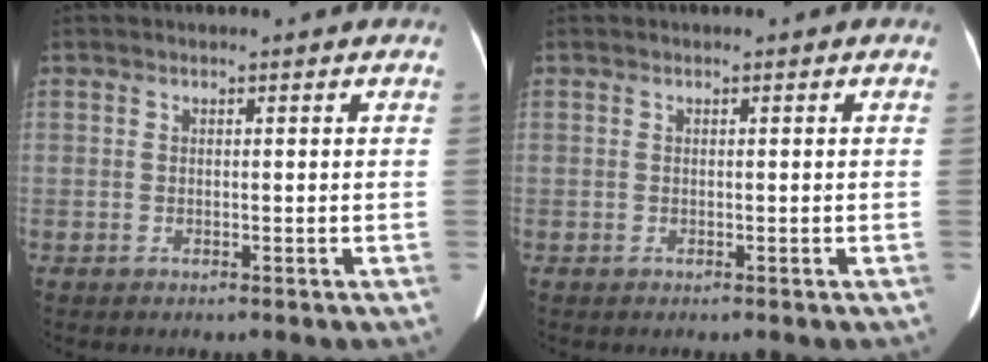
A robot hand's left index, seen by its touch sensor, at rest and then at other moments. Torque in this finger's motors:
{"motor_torque": [0.00, 0.00, 0.00, 0.00]}